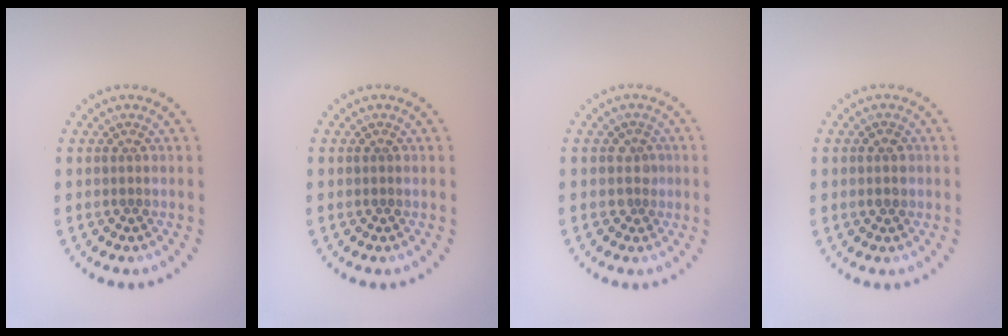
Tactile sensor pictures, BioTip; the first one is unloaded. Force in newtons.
{"total": 0.0}
{"total": 1.4, "press": 1.1, "slide": 0.9}
{"total": 1.4, "press": 1.4, "slide": 0.1}